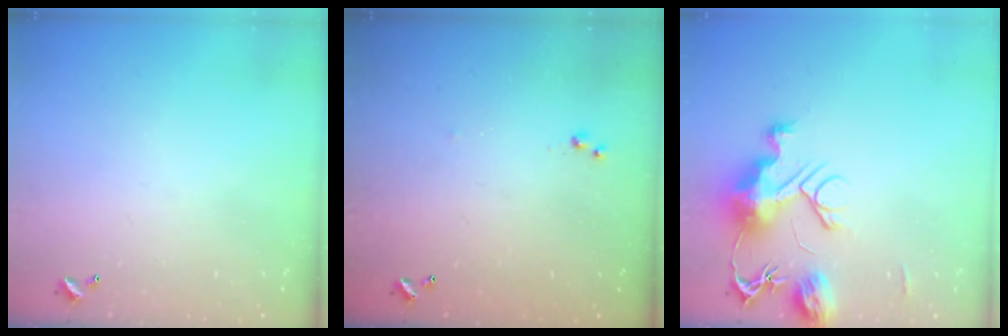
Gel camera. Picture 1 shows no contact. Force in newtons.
{"total": 4.8, "press": 4.7, "slide": 0.4}
{"total": 11.5, "press": 11.5, "slide": 1.2}